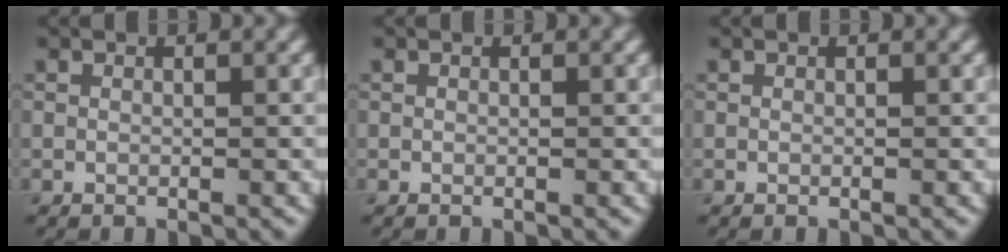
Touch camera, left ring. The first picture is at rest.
{"total": 0.0}
{"total": 0.0}